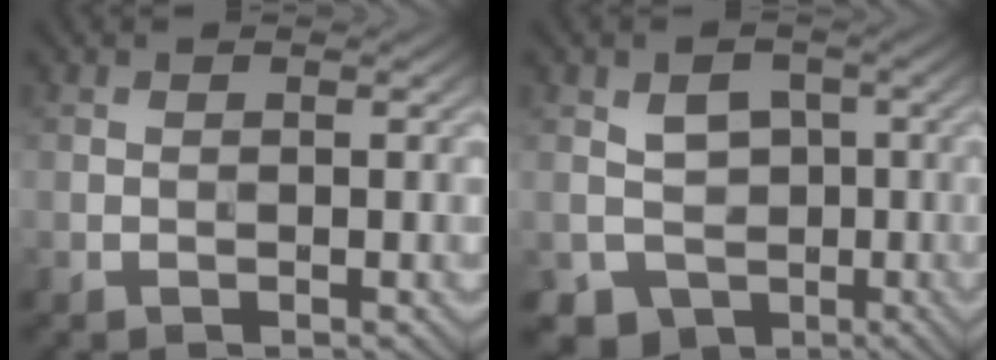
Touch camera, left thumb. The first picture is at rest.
{"total": 6.2, "force": [-1.5, 5.4, 2.8], "torque": [-0.049, -0.008, -0.031]}